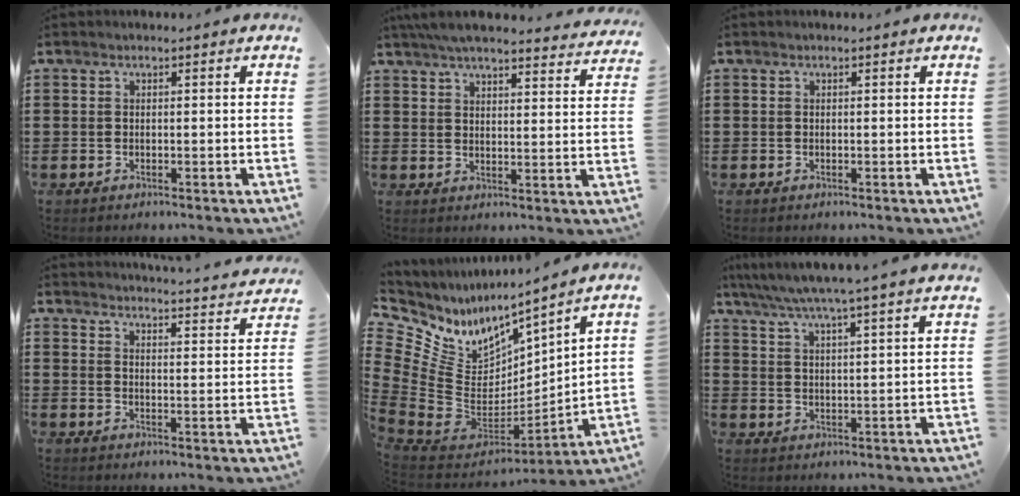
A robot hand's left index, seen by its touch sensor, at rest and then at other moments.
{"total": 5.7, "force": [5.3, 0.5, 2.0], "torque": [-0.056, -0.021, 0.096]}
{"total": 0.0}
{"total": 3.4, "force": [3.4, -0.6, 0.4], "torque": [-0.018, -0.036, 0.052]}
{"total": 8.7, "force": [3.7, 6.7, 4.2], "torque": [-0.144, -0.055, 0.062]}
{"total": 5.6, "force": [5.0, -1.1, 2.3], "torque": [-0.065, -0.035, 0.083]}